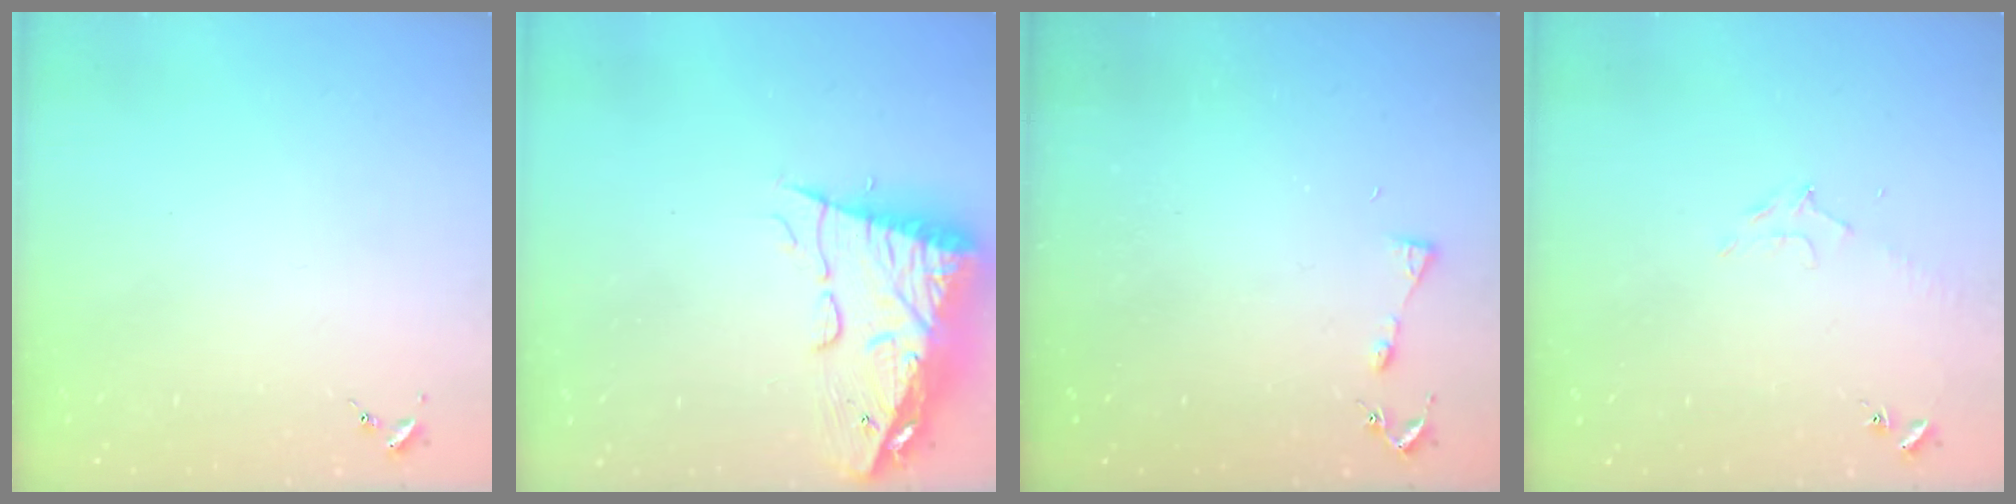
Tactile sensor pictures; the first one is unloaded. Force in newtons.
{"total": 14.9, "press": 14.8, "slide": 1.2}
{"total": 3.7, "press": 3.7, "slide": 0.5}
{"total": 6.6, "press": 6.6, "slide": 0.8}